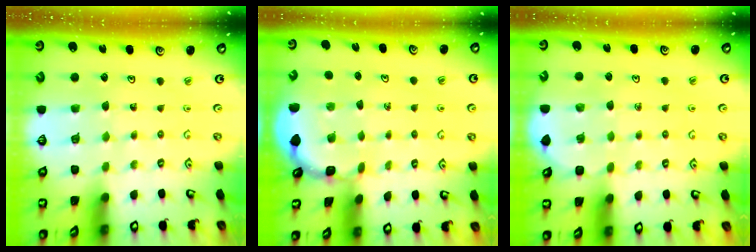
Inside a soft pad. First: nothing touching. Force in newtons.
{"total": 1.7, "press": 1.7, "slide": 0.1}
{"total": 3.0, "press": 3.0, "slide": 0.3}